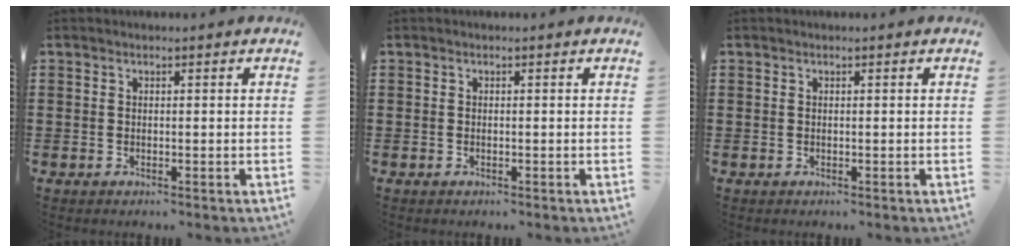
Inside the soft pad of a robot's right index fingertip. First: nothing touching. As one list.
[{"total": 0.0}, {"total": 0.0}]